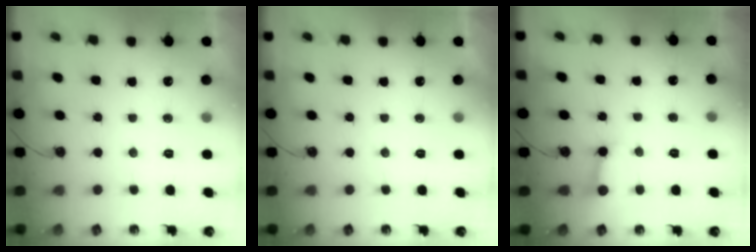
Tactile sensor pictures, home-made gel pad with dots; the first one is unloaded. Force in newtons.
{"total": 0.0}
{"total": 3.4, "press": 3.4, "slide": 0.4}